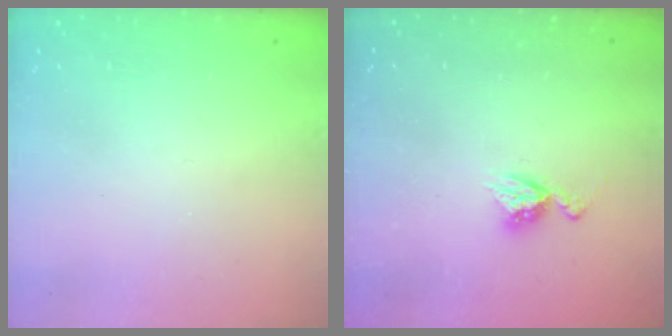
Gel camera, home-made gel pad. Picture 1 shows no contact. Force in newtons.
{"total": 6.2, "press": 6.2, "slide": 0.5}